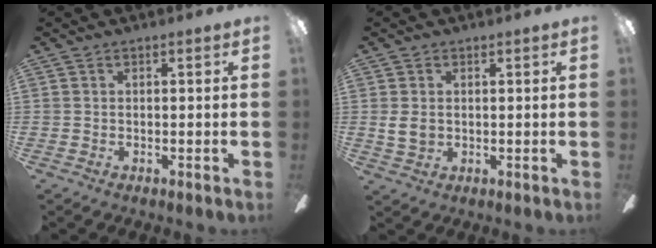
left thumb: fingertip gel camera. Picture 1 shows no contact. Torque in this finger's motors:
{"motor_torque": [-0.30, 0.59, 0.44, -0.24, 0.01]}